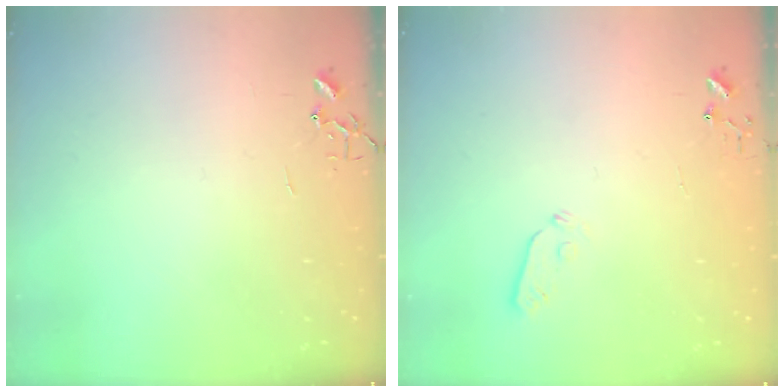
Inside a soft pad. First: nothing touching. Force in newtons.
{"total": 3.9, "press": 3.8, "slide": 0.9}